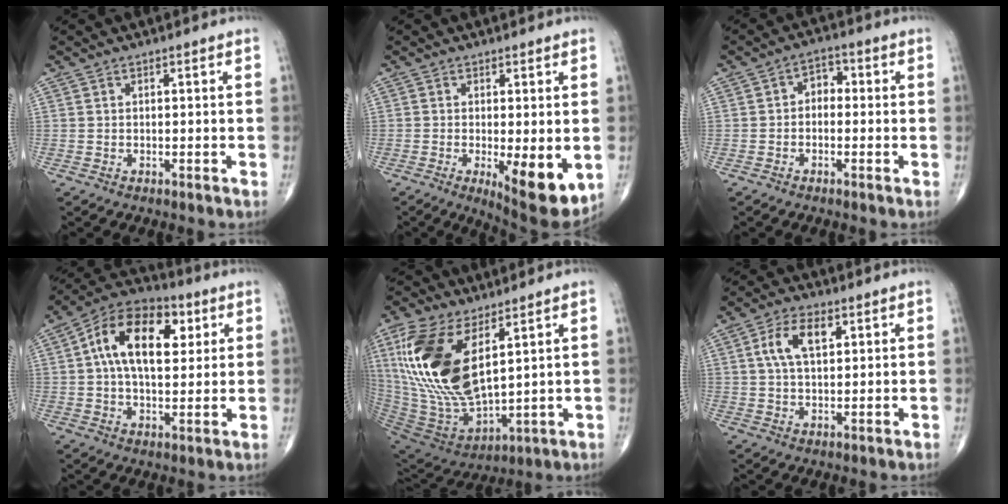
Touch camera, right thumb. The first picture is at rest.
{"total": 10.1, "force": [-2.2, 3.2, 9.3], "torque": [-0.127, -0.024, -0.025]}
{"total": 3.7, "force": [-0.2, 2.8, 2.5], "torque": [-0.018, 0.017, -0.018]}
{"total": 17.1, "force": [4.4, 9.7, 13.3], "torque": [-0.198, 0.011, 0.065]}
{"total": 22.8, "force": [7.5, 10.9, 18.6], "torque": [-0.388, -0.036, 0.153]}
{"total": 7.5, "force": [2.4, 3.9, 5.9], "torque": [-0.111, 0.004, 0.044]}